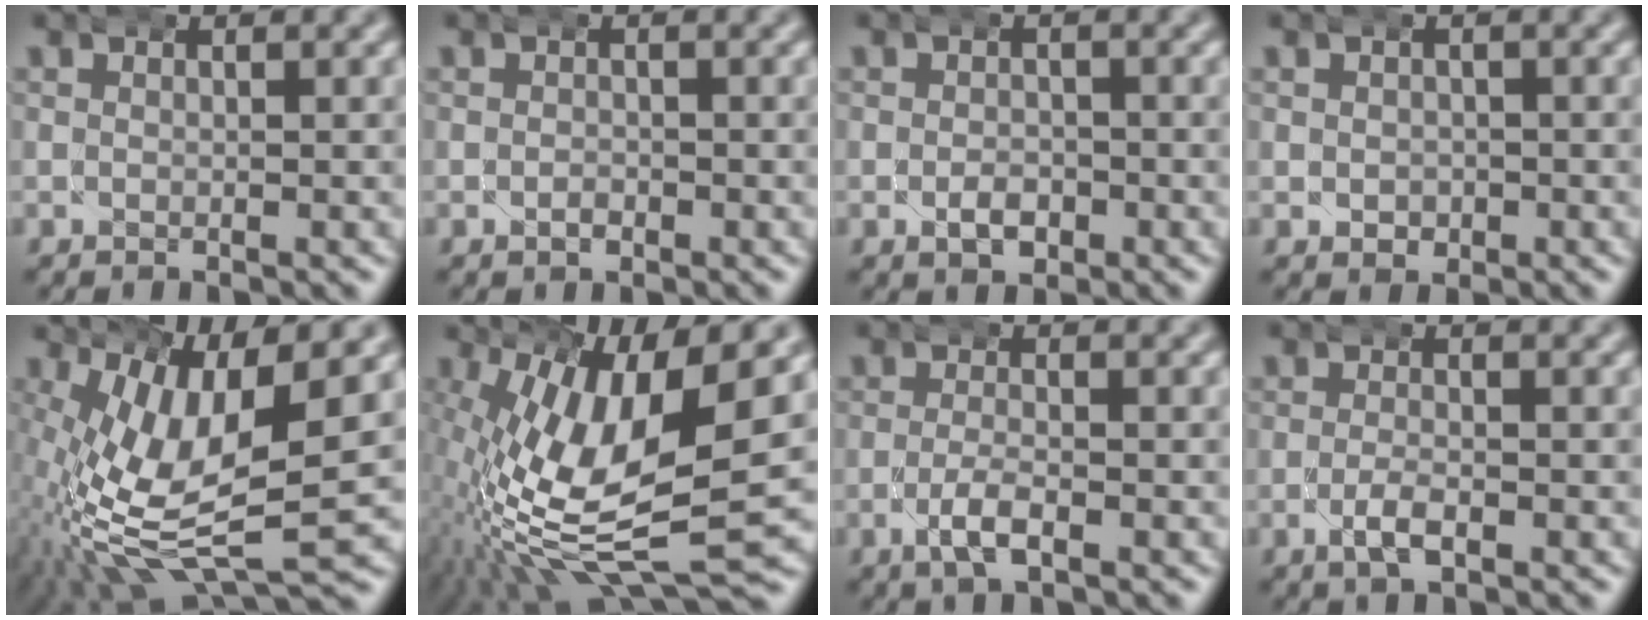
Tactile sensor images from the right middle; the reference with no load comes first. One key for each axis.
{"total": 1.0, "fx": -0.6, "fy": 0.7, "fz": 0.4, "tx": -0.010, "ty": -0.005, "tz": -0.006}
{"total": 2.1, "fx": -1.0, "fy": 1.4, "fz": 1.1, "tx": -0.019, "ty": -0.007, "tz": -0.013}
{"total": 1.7, "fx": -0.4, "fy": 1.5, "fz": 0.7, "tx": -0.017, "ty": -0.009, "tz": 0.002}
{"total": 12.6, "fx": -1.7, "fy": 6.7, "fz": 10.5, "tx": -0.211, "ty": -0.045, "tz": 0.002}
{"total": 14.4, "fx": -1.6, "fy": 6.9, "fz": 12.5, "tx": -0.228, "ty": -0.037, "tz": -0.001}
{"total": 2.8, "fx": -1.6, "fy": 1.0, "fz": 2.1, "tx": -0.049, "ty": -0.008, "tz": -0.025}
{"total": 2.4, "fx": -1.4, "fy": 1.0, "fz": 1.7, "tx": -0.038, "ty": -0.007, "tz": -0.022}